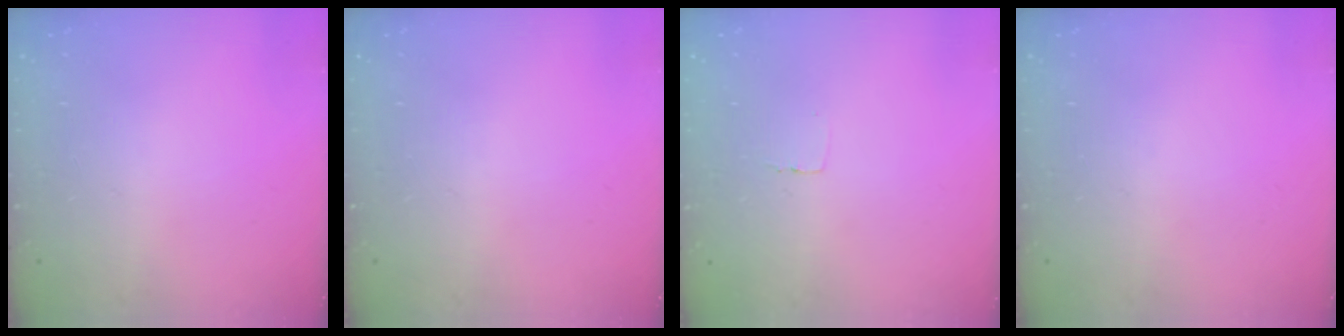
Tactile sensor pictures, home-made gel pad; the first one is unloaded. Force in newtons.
{"total": 0.0}
{"total": 2.3, "press": 2.3, "slide": 0.1}
{"total": 0.0}